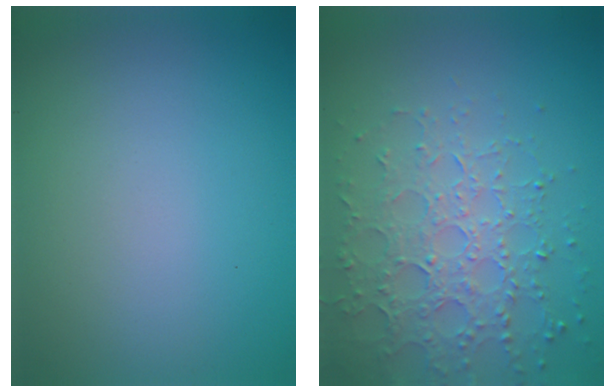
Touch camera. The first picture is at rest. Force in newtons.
{"total": 4.8, "press": 4.3, "slide": 2.1}